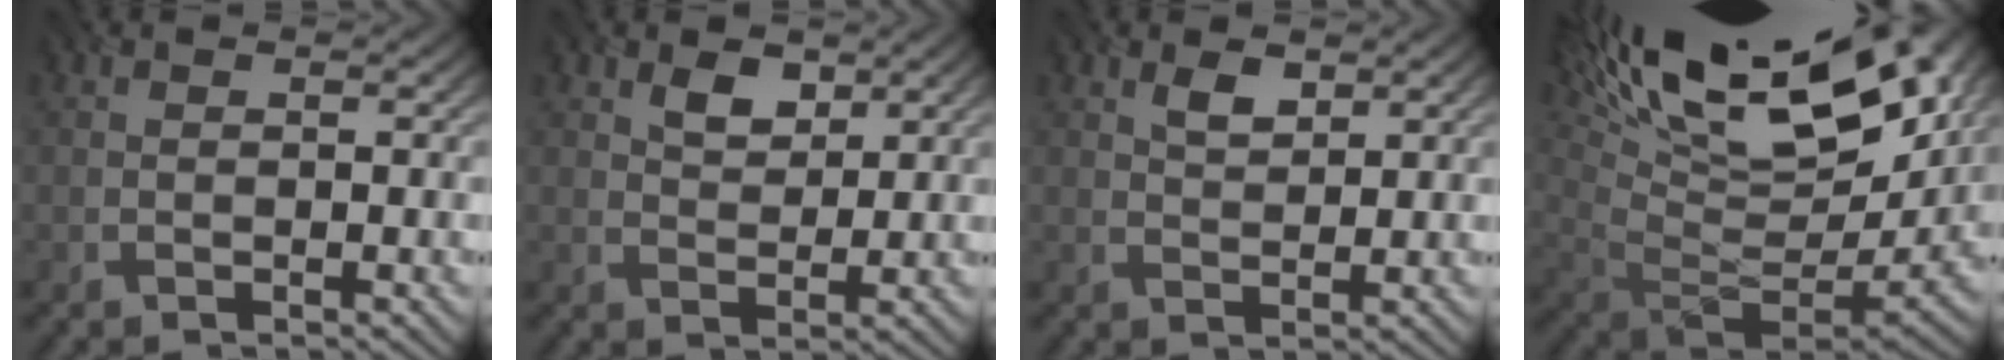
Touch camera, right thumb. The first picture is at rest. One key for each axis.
{"total": 3.1, "fx": 2.0, "fy": 1.7, "fz": 1.7, "tx": -0.035, "ty": -0.004, "tz": 0.039}
{"total": 2.5, "fx": 1.6, "fy": 1.2, "fz": 1.5, "tx": -0.032, "ty": -0.001, "tz": 0.033}
{"total": 21.6, "fx": 11.3, "fy": 9.3, "fz": 15.8, "tx": -0.273, "ty": 0.033, "tz": 0.188}